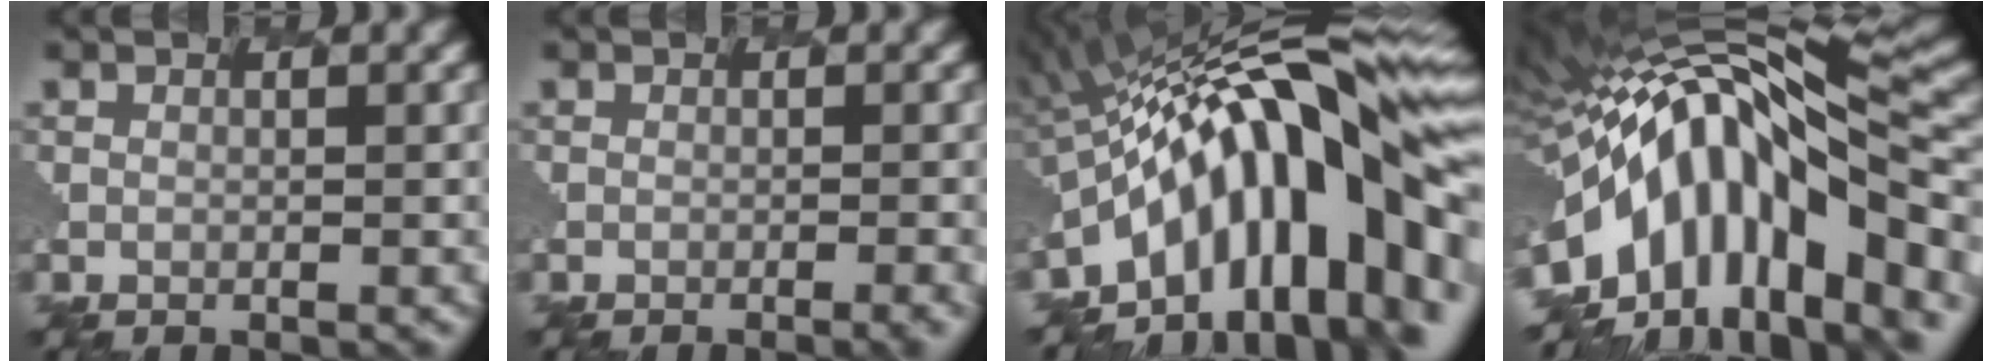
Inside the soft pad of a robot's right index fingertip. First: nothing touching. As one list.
[{"total": 2.2, "force": [-1.2, 0.5, 1.8], "torque": [-0.011, 0.012, -0.016]}, {"total": 15.2, "force": [-3.8, 5.5, 13.7], "torque": [-0.182, 0.047, -0.094]}, {"total": 13.6, "force": [-4.3, 6.9, 10.9], "torque": [-0.184, 0.024, -0.091]}]